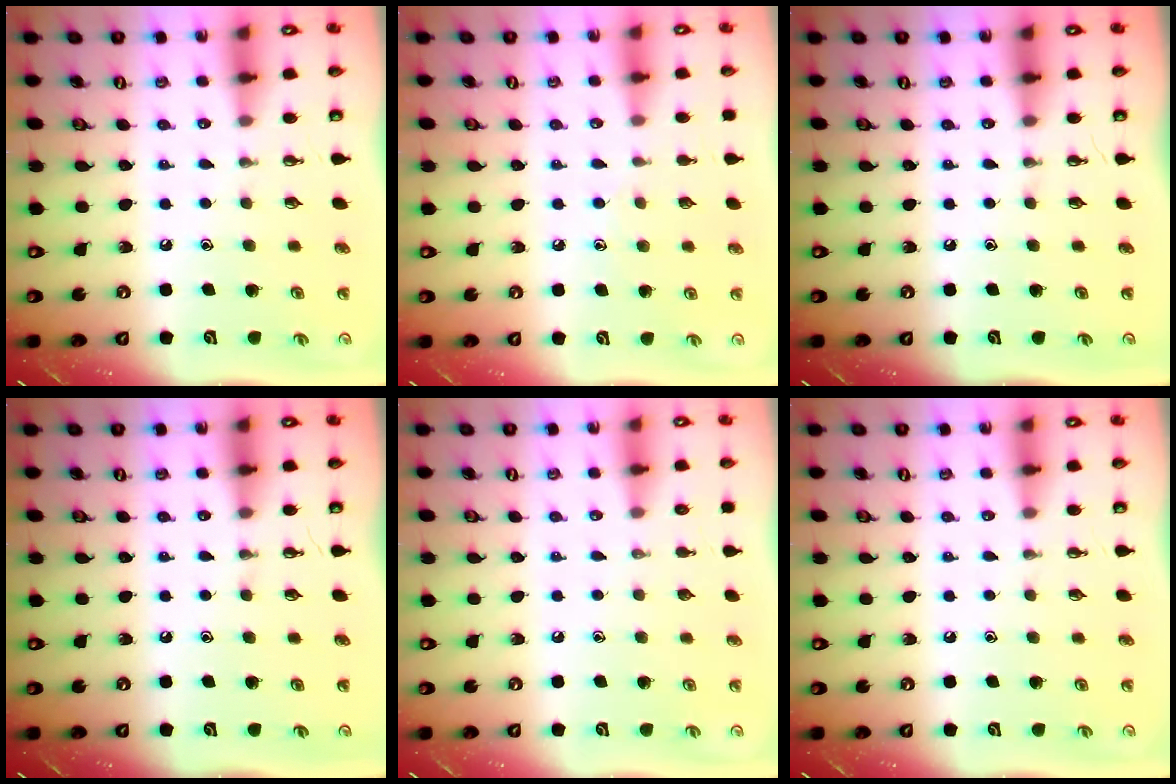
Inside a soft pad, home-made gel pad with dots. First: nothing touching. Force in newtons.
{"total": 5.6, "press": 5.6, "slide": 0.5}
{"total": 0.0}
{"total": 0.0}
{"total": 0.0}
{"total": 0.0}